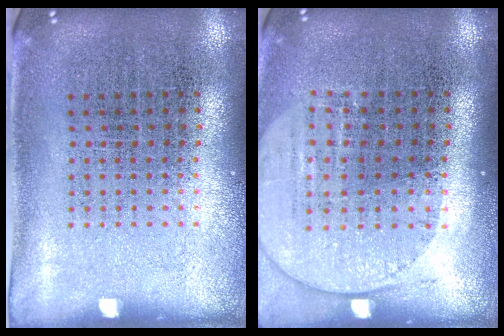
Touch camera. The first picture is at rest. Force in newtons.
{"total": 1.6, "press": 1.4, "slide": 0.6}